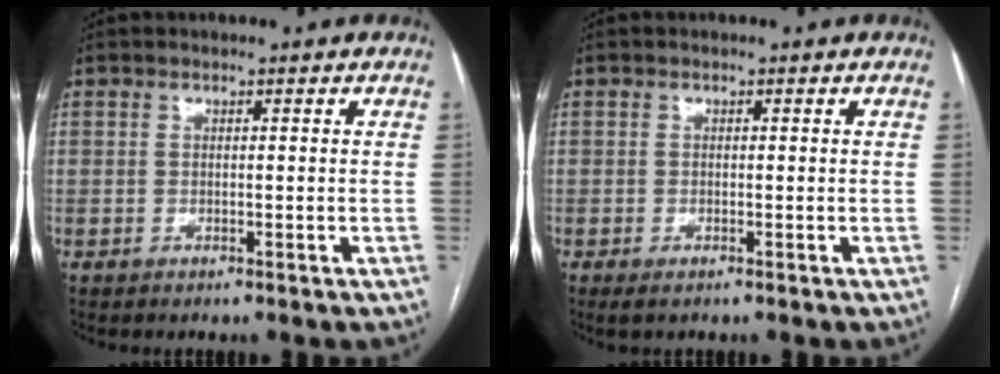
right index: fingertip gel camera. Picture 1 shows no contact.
{"total": 1.2, "force": [-0.7, 0.3, 0.9], "torque": [-0.013, -0.002, -0.010]}